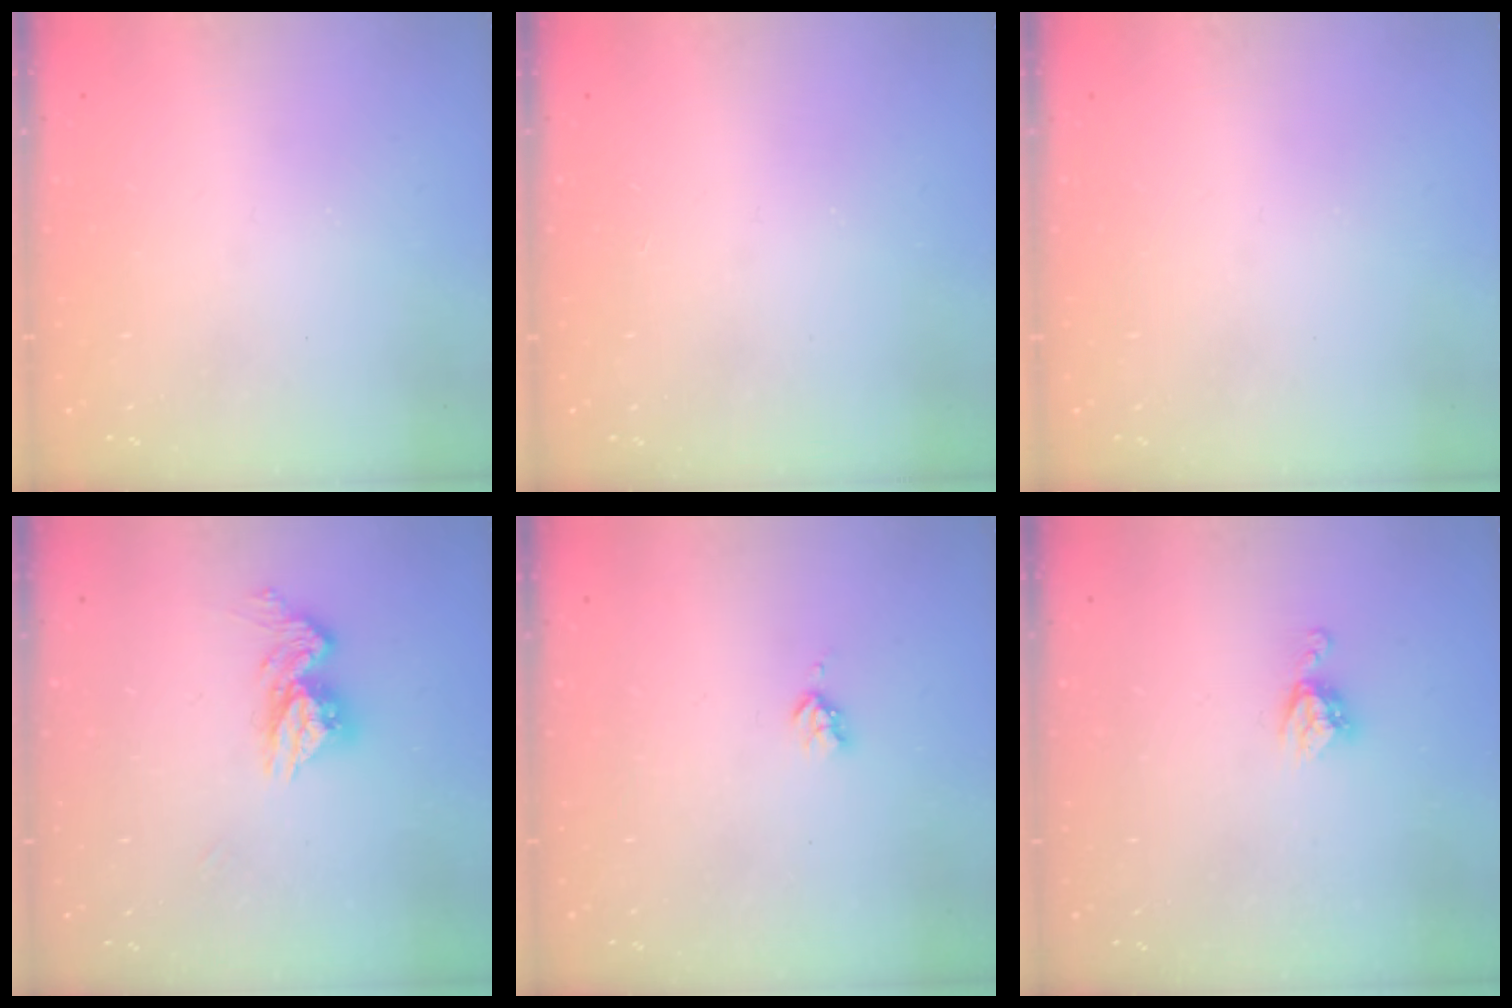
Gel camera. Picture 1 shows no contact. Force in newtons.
{"total": 1.7, "press": 1.7, "slide": 0.2}
{"total": 0.0}
{"total": 10.7, "press": 10.6, "slide": 1.0}
{"total": 2.7, "press": 2.6, "slide": 0.5}
{"total": 5.7, "press": 5.7, "slide": 0.5}